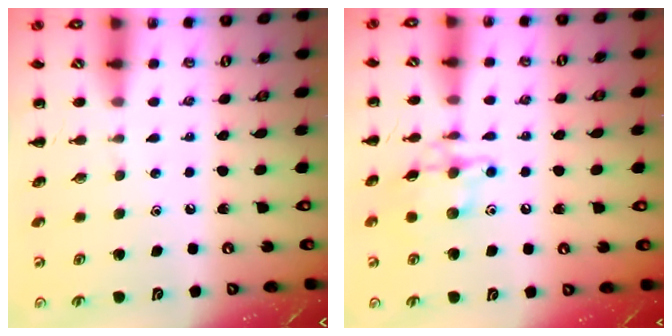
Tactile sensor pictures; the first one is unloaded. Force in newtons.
{"total": 12.2, "press": 12.2, "slide": 0.6}